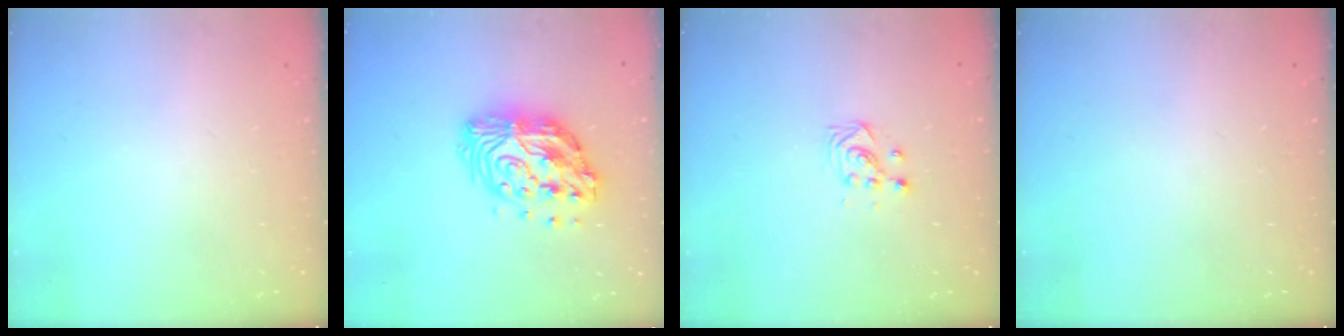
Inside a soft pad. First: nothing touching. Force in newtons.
{"total": 15.1, "press": 15.0, "slide": 1.1}
{"total": 2.9, "press": 2.9, "slide": 0.4}
{"total": 0.0}